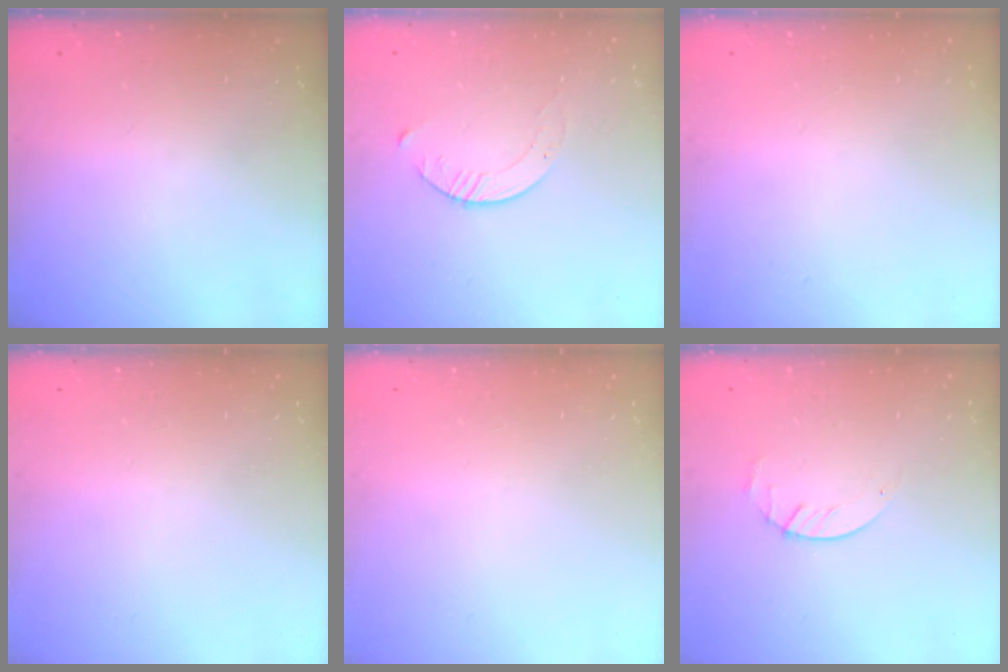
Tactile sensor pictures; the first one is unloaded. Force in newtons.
{"total": 4.2, "press": 4.2, "slide": 0.5}
{"total": 0.0}
{"total": 0.0}
{"total": 0.0}
{"total": 1.8, "press": 1.8, "slide": 0.2}